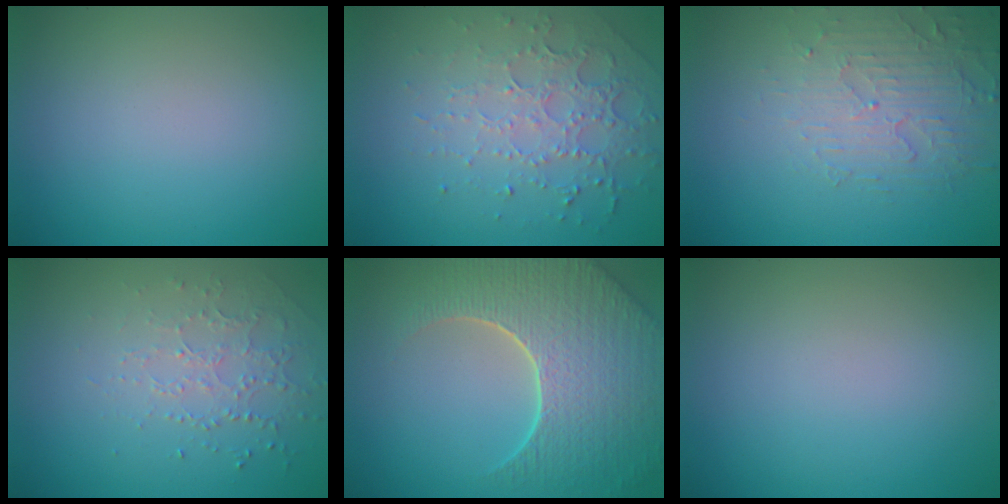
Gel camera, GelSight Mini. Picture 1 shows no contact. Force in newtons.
{"total": 4.5, "press": 3.1, "slide": 3.2}
{"total": 3.8, "press": 3.4, "slide": 1.8}
{"total": 1.5, "press": 1.2, "slide": 0.9}
{"total": 8.8, "press": 6.1, "slide": 6.4}
{"total": 0.0}